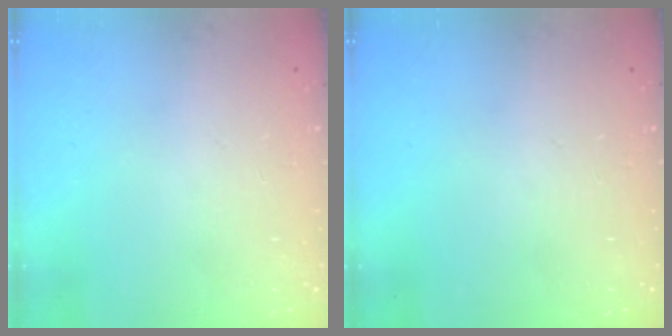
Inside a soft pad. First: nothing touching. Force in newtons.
{"total": 0.0}